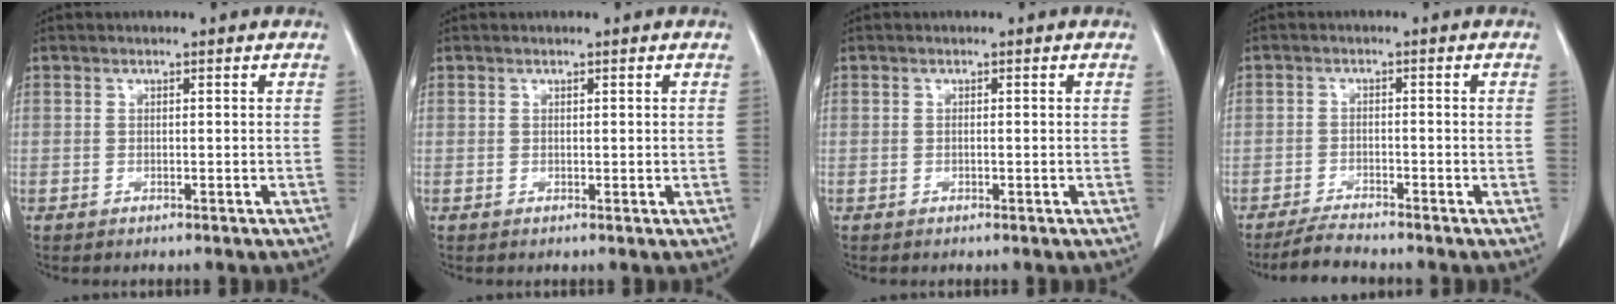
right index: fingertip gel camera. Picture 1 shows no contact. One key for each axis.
{"total": 0.0}
{"total": 0.0}
{"total": 2.7, "fx": -2.7, "fy": 0.2, "fz": 0.4, "tx": -0.010, "ty": -0.013, "tz": -0.052}